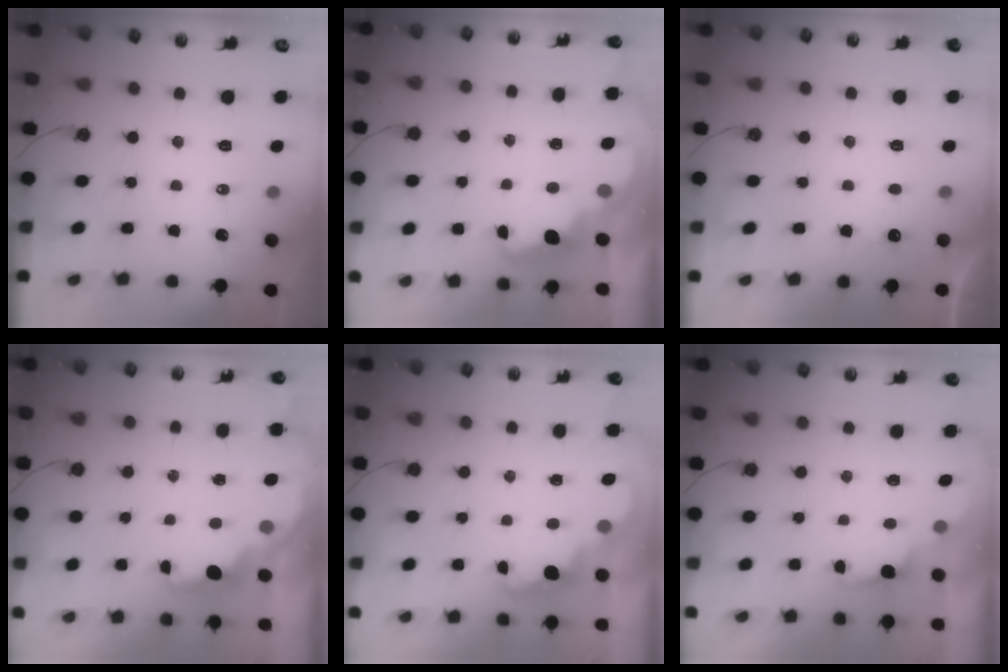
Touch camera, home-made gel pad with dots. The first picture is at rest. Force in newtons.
{"total": 2.8, "press": 2.7, "slide": 0.7}
{"total": 1.2, "press": 1.0, "slide": 0.7}
{"total": 2.2, "press": 2.1, "slide": 0.6}
{"total": 2.3, "press": 2.3, "slide": 0.5}
{"total": 1.2, "press": 0.8, "slide": 0.8}